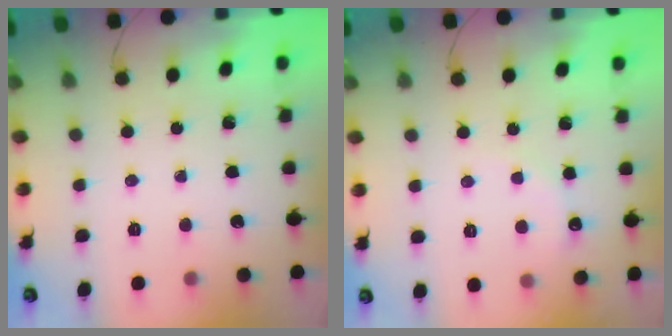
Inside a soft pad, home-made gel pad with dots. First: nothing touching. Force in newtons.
{"total": 3.0, "press": 2.9, "slide": 0.8}